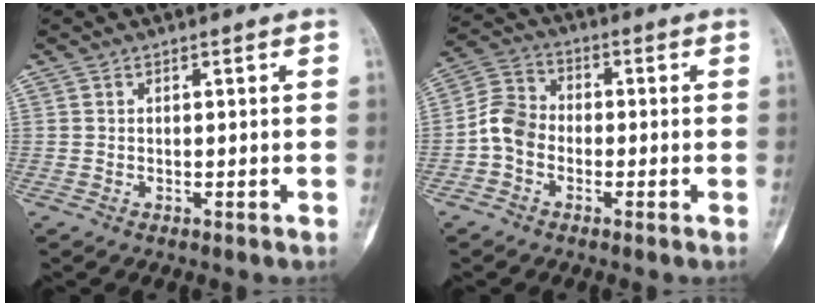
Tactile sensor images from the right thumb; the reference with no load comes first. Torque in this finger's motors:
{"motor_torque": [0.01, 0.01, 0.53, -0.58, 0.03]}